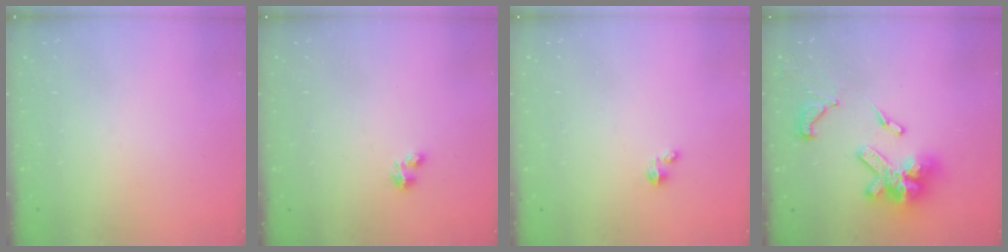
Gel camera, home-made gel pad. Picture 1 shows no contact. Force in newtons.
{"total": 1.8, "press": 1.8, "slide": 0.4}
{"total": 1.4, "press": 1.4, "slide": 0.2}
{"total": 17.8, "press": 17.7, "slide": 1.7}